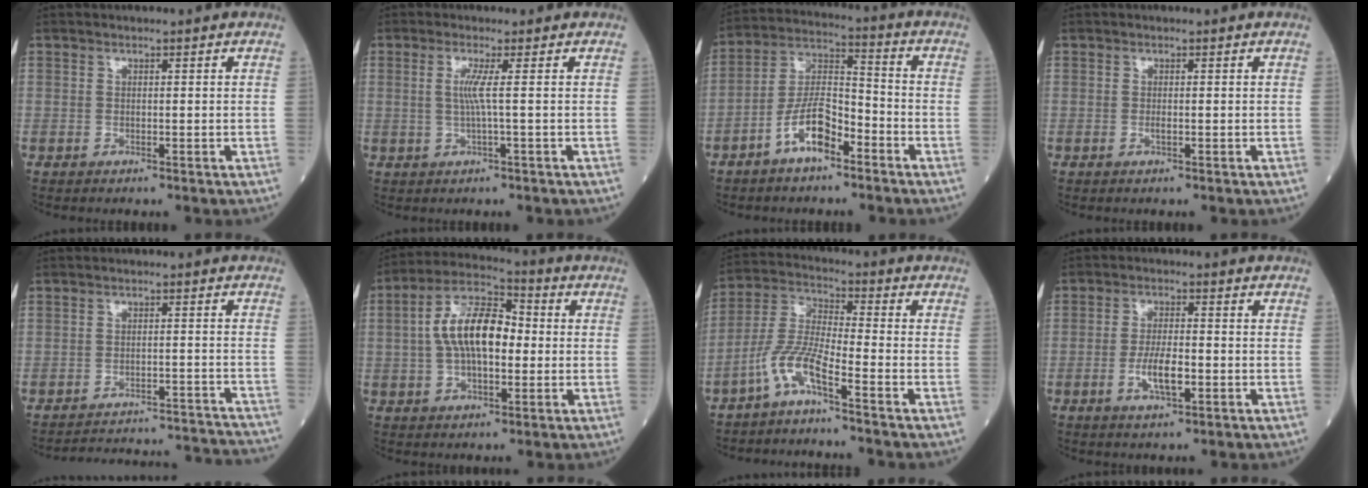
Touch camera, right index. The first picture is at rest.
{"total": 2.8, "force": [0.2, -0.8, 2.7], "torque": [-0.058, -0.003, 0.003]}
{"total": 9.1, "force": [-5.1, 3.2, 6.9], "torque": [-0.142, 0.015, -0.098]}
{"total": 0.6, "force": [-0.2, 0.1, 0.5], "torque": [-0.011, 0.001, -0.001]}
{"total": 17.8, "force": [-17.5, 0.7, 2.9], "torque": [-0.042, 0.005, -0.216]}
{"total": 12.0, "force": [0.5, 5.3, 10.8], "torque": [-0.212, 0.026, 0.004]}
{"total": 7.3, "force": [-4.6, 0.6, 5.6], "torque": [-0.130, 0.001, -0.099]}
{"total": 5.3, "force": [-1.6, 1.5, 4.9], "torque": [-0.093, -0.001, -0.026]}